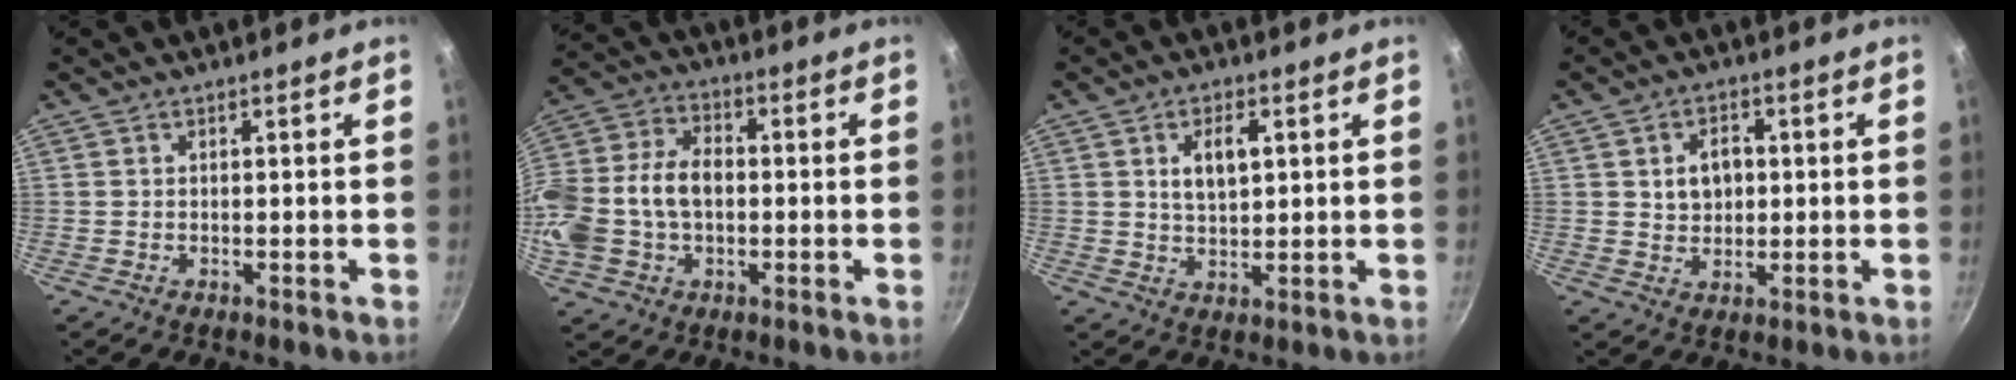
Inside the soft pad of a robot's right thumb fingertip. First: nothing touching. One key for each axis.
{"total": 18.8, "fx": -1.4, "fy": 13.1, "fz": 13.5, "tx": -0.309, "ty": 0.024, "tz": -0.022}
{"total": 5.7, "fx": 1.7, "fy": 3.0, "fz": 4.6, "tx": -0.072, "ty": -0.008, "tz": 0.032}
{"total": 5.4, "fx": 0.9, "fy": 4.0, "fz": 3.4, "tx": -0.035, "ty": -0.003, "tz": 0.017}